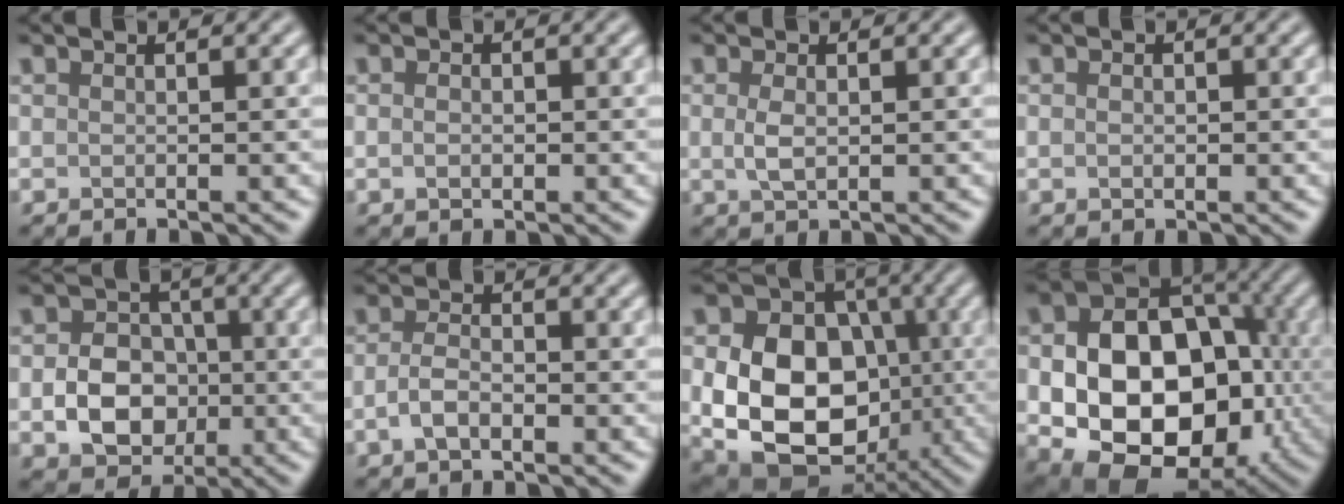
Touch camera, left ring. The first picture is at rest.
{"total": 1.2, "force": [-0.1, 0.8, 0.9], "torque": [-0.015, 0.000, -0.003]}
{"total": 1.8, "force": [0.2, 0.9, 1.6], "torque": [-0.039, -0.001, 0.004]}
{"total": 0.8, "force": [0.0, 0.6, 0.6], "torque": [-0.010, -0.001, 0.000]}
{"total": 5.8, "force": [-1.1, 4.6, 3.3], "torque": [-0.054, -0.002, -0.019]}
{"total": 2.6, "force": [-0.9, 1.4, 2.0], "torque": [-0.041, 0.001, -0.021]}
{"total": 13.4, "force": [-1.7, 9.9, 8.8], "torque": [-0.141, -0.013, -0.034]}
{"total": 17.9, "force": [-2.8, 13.2, 11.7], "torque": [-0.148, -0.024, -0.052]}